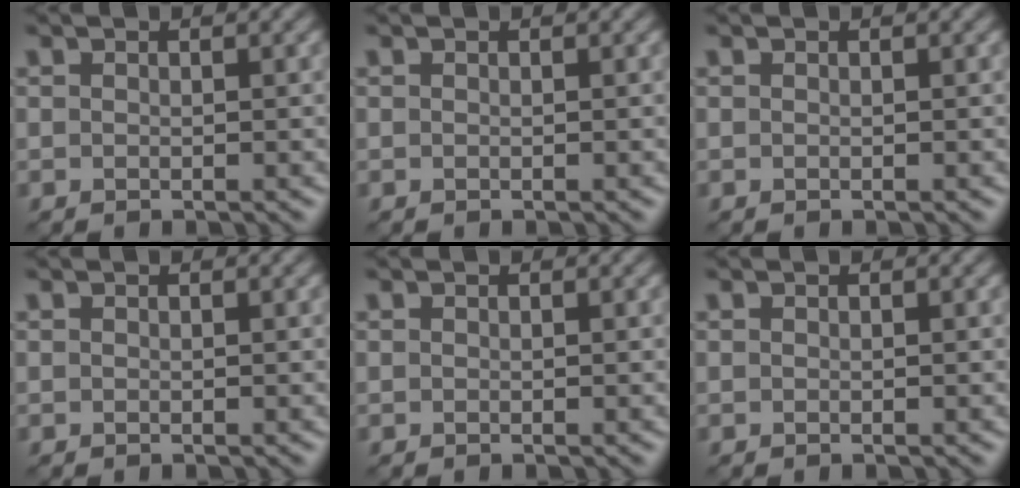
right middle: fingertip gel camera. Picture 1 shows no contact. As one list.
[{"total": 0.0}, {"total": 0.0}, {"total": 0.0}, {"total": 0.0}, {"total": 0.0}]